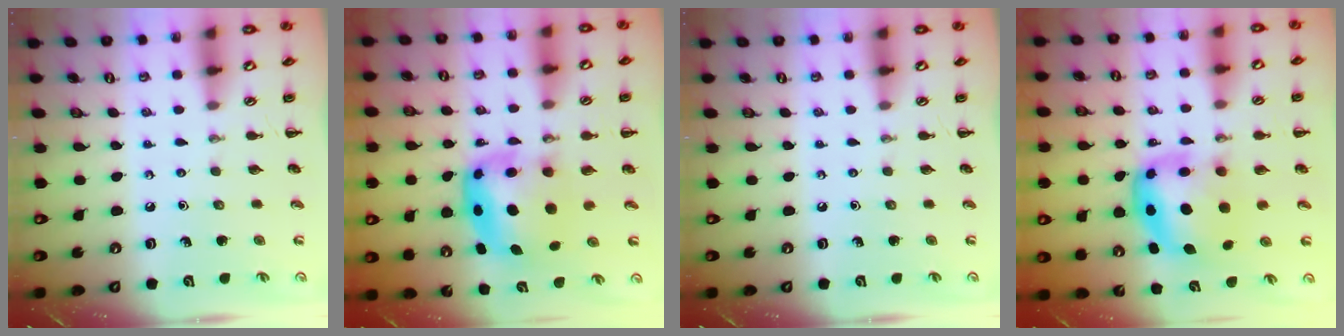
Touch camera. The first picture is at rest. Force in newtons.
{"total": 6.7, "press": 6.5, "slide": 1.5}
{"total": 0.0}
{"total": 7.0, "press": 6.8, "slide": 1.6}